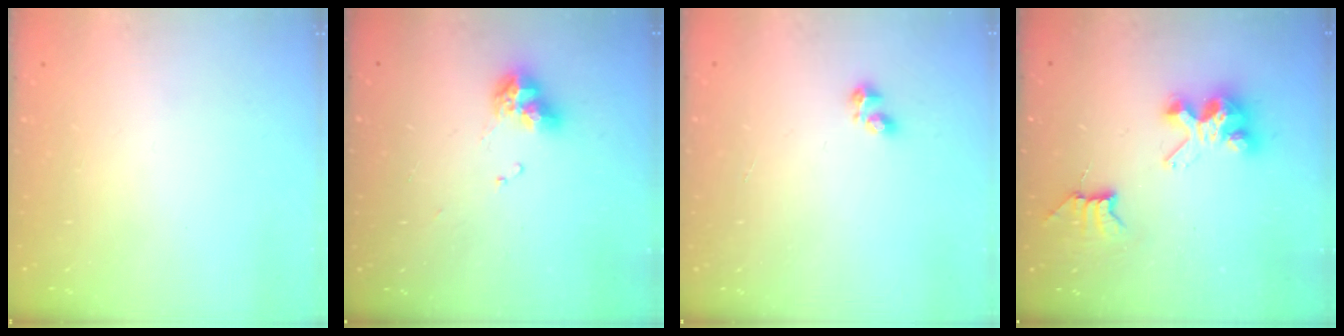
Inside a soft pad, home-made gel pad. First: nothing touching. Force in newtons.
{"total": 9.0, "press": 8.9, "slide": 0.9}
{"total": 2.2, "press": 2.1, "slide": 0.7}
{"total": 7.8, "press": 7.7, "slide": 0.5}